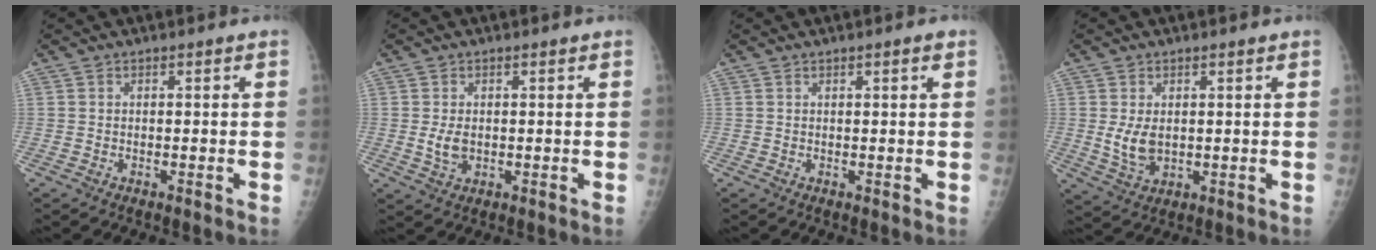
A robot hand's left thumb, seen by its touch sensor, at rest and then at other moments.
{"total": 3.2, "force": [0.1, 2.1, 2.4], "torque": [-0.045, -0.006, 0.007]}
{"total": 1.2, "force": [0.7, 0.0, 0.9], "torque": [-0.014, -0.002, 0.009]}
{"total": 5.0, "force": [0.6, 3.2, 3.8], "torque": [-0.064, -0.014, 0.021]}